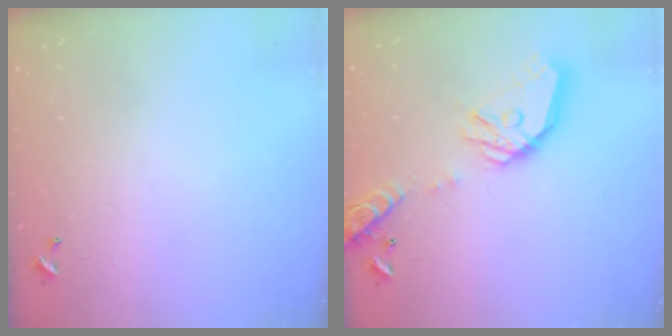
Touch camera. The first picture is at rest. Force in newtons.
{"total": 19.0, "press": 18.9, "slide": 2.0}